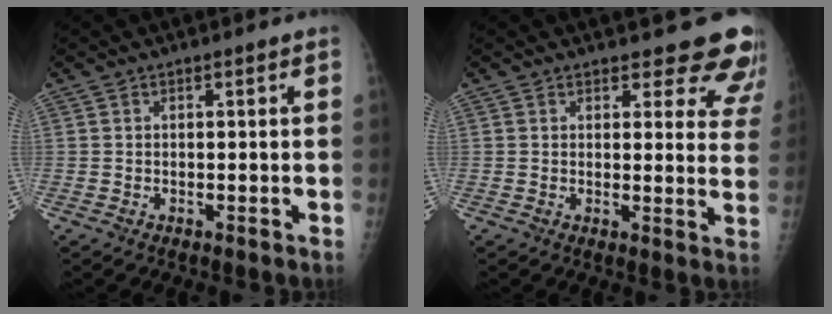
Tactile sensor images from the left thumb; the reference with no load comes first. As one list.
[{"total": 11.2, "force": [10.3, 3.8, 2.2], "torque": [0.027, -0.070, 0.088]}]